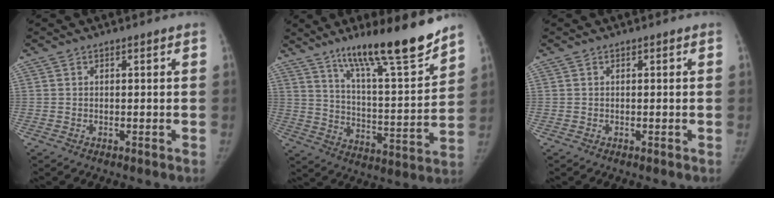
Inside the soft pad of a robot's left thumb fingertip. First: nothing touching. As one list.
[{"total": 19.3, "force": [14.2, 2.7, 12.7], "torque": [-0.174, -0.088, 0.236]}, {"total": 0.0}]